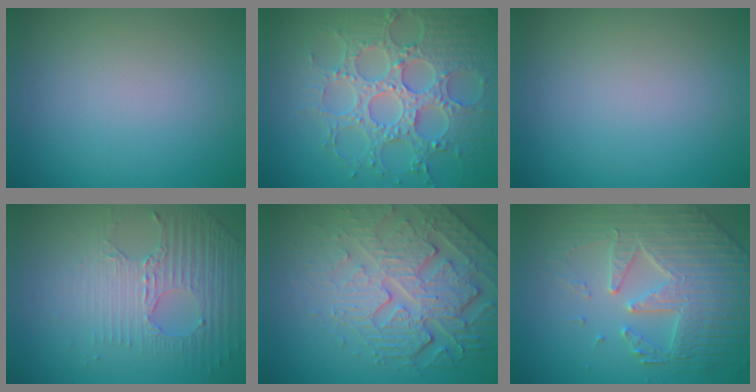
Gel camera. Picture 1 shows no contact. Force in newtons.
{"total": 7.2, "press": 5.9, "slide": 4.1}
{"total": 0.0}
{"total": 4.9, "press": 3.2, "slide": 3.7}
{"total": 5.8, "press": 5.0, "slide": 2.9}
{"total": 5.9, "press": 5.2, "slide": 2.8}